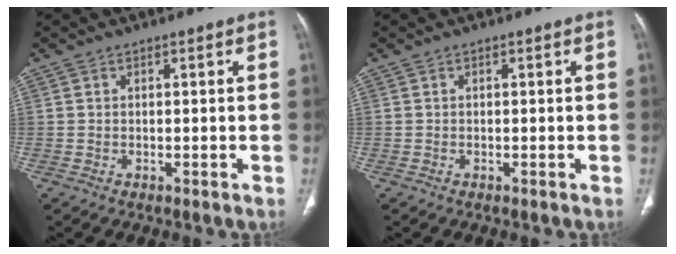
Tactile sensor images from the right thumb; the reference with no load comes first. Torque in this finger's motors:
{"motor_torque": [0.25, 0.03, -0.35, 0.26, 0.11]}